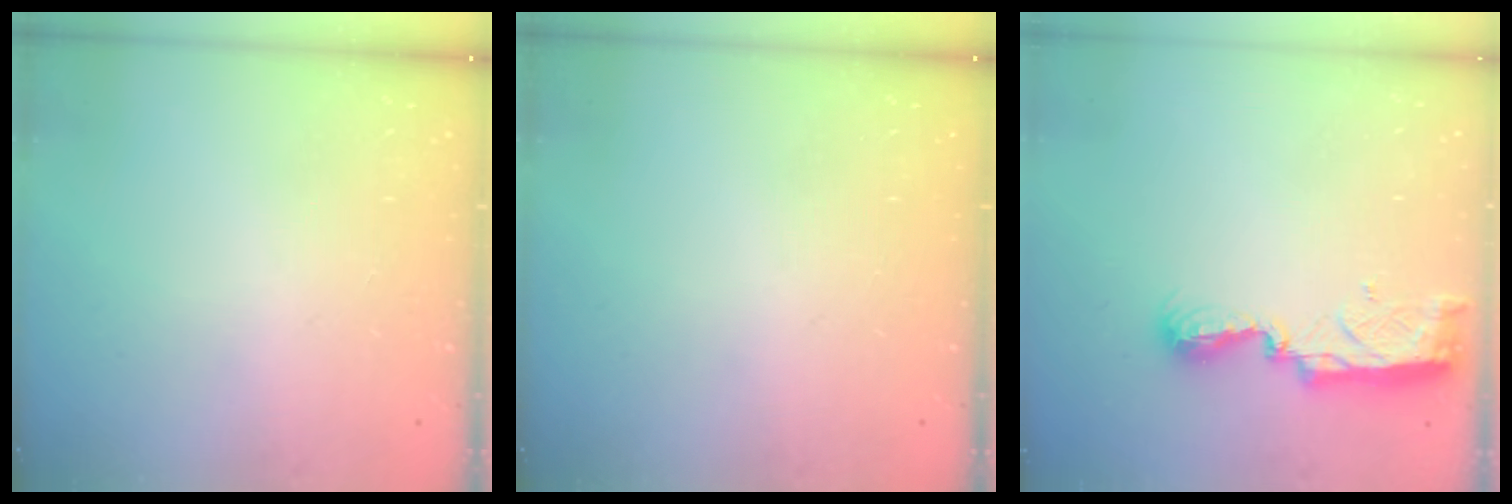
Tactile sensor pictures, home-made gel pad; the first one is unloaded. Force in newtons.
{"total": 0.0}
{"total": 7.7, "press": 7.6, "slide": 0.6}